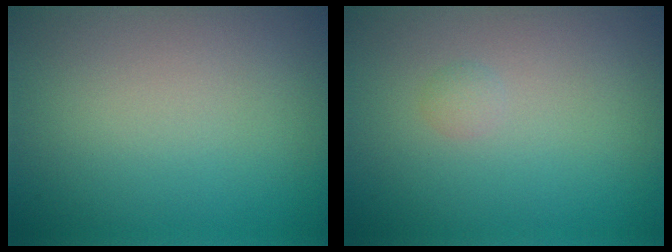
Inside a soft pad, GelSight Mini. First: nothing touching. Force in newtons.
{"total": 0.6, "press": 0.6, "slide": 0.0}